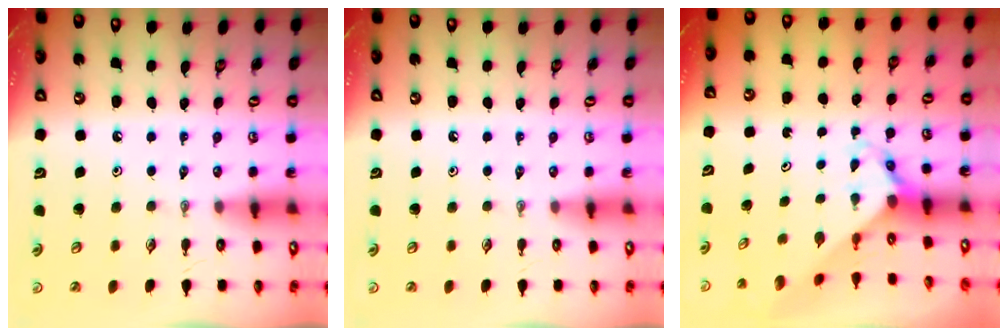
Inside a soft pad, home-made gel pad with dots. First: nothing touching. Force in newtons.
{"total": 0.0}
{"total": 3.7, "press": 3.6, "slide": 0.3}